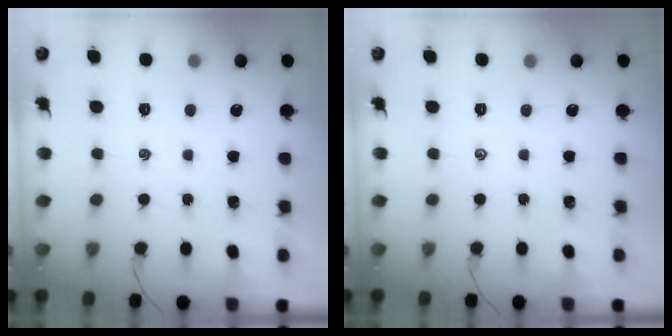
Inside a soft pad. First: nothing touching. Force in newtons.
{"total": 0.0}